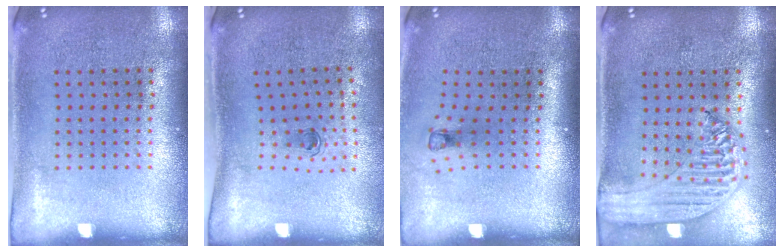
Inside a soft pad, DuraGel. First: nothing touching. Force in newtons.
{"total": 0.6, "press": 0.3, "slide": 0.5}
{"total": 0.8, "press": 0.4, "slide": 0.7}
{"total": 1.8, "press": 1.7, "slide": 0.6}